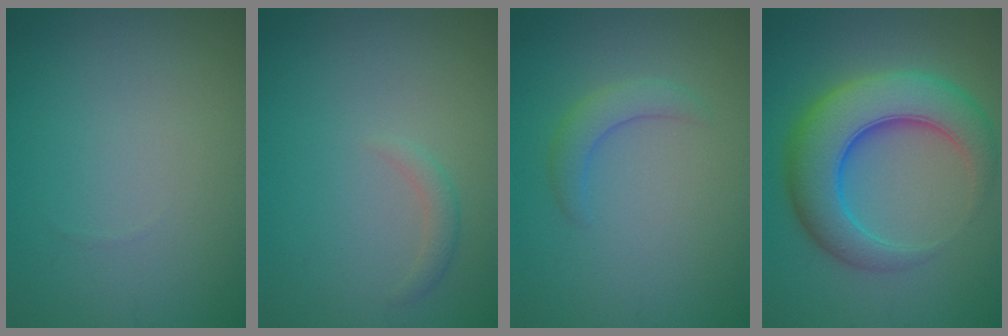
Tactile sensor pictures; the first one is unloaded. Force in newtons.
{"total": 1.1, "press": 1.1, "slide": 0.1}
{"total": 2.1, "press": 2.1, "slide": 0.2}
{"total": 8.7, "press": 8.7, "slide": 0.3}